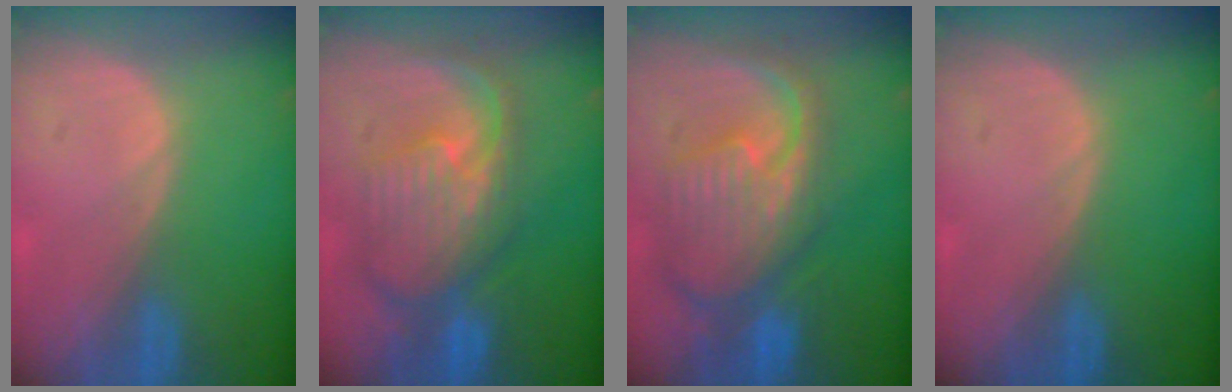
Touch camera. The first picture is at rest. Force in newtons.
{"total": 10.4, "press": 9.3, "slide": 4.7}
{"total": 11.9, "press": 10.4, "slide": 5.9}
{"total": 0.0}